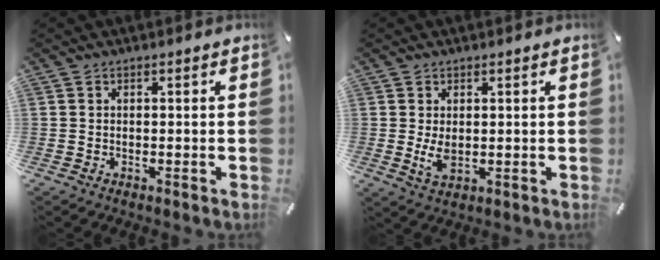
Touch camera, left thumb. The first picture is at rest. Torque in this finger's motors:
{"motor_torque": [0.83, 0.74, 0.34, -0.28, 0.03]}